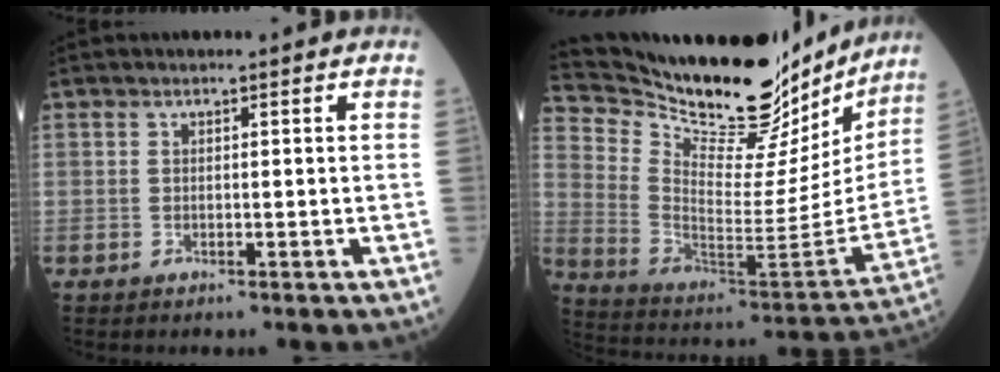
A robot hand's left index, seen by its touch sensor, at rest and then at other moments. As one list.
[{"total": 28.6, "force": [25.2, 7.7, 11.2], "torque": [-0.194, -0.061, 0.361]}]